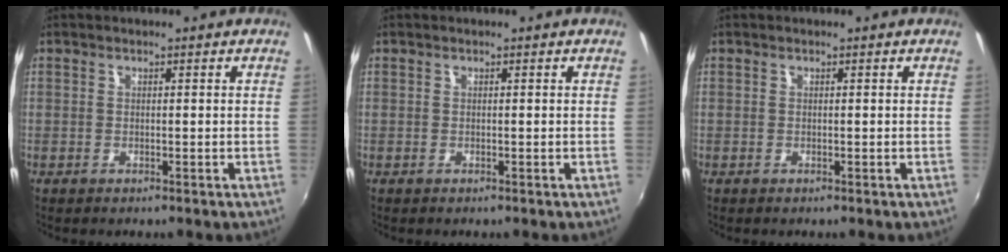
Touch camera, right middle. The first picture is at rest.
{"total": 0.0}
{"total": 0.0}